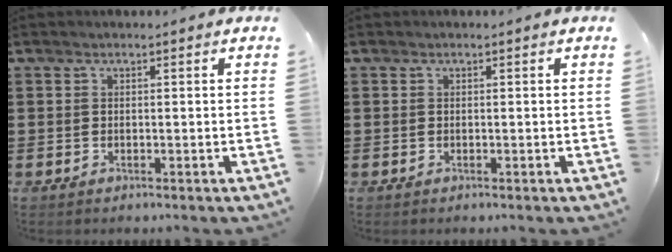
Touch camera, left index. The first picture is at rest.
{"total": 0.0}